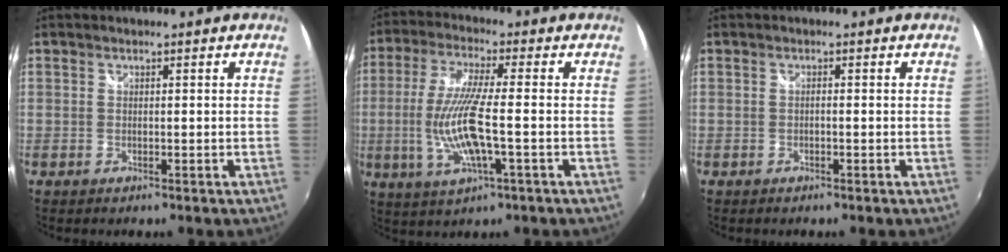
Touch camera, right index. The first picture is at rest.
{"total": 11.9, "force": [-2.4, 1.5, 11.5], "torque": [-0.232, -0.014, -0.039]}
{"total": 0.6, "force": [-0.4, 0.1, 0.4], "torque": [-0.007, 0.003, -0.007]}